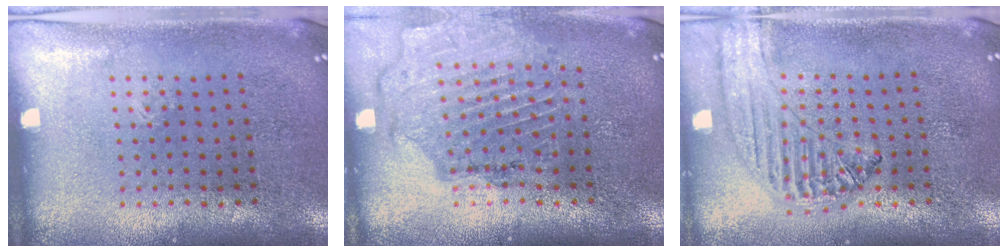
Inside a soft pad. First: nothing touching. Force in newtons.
{"total": 1.6, "press": 1.5, "slide": 0.3}
{"total": 1.3, "press": 1.3, "slide": 0.1}